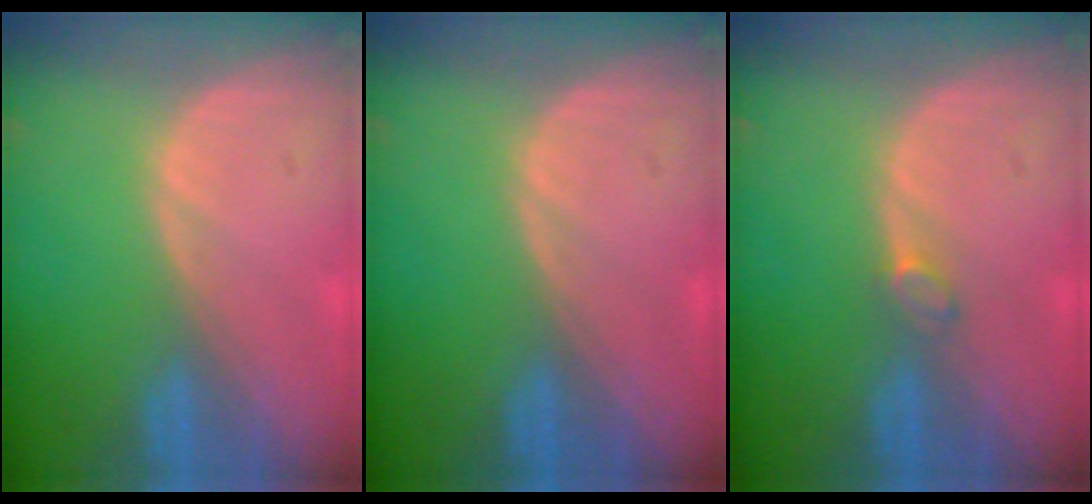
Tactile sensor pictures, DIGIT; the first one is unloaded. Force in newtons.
{"total": 0.0}
{"total": 1.4, "press": 1.4, "slide": 0.2}